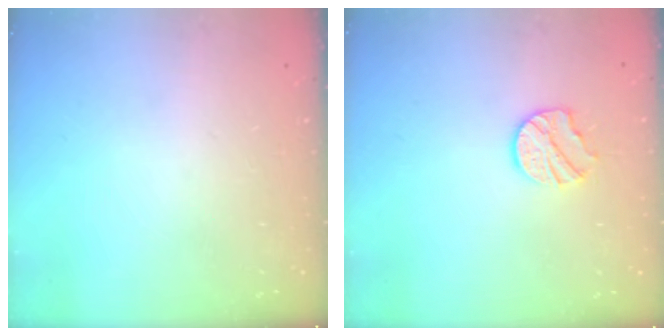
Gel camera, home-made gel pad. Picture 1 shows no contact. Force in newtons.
{"total": 9.0, "press": 9.0, "slide": 0.4}